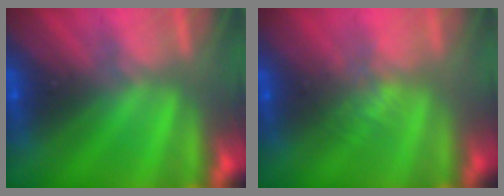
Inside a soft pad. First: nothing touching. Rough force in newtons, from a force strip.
{"total": 2.1}